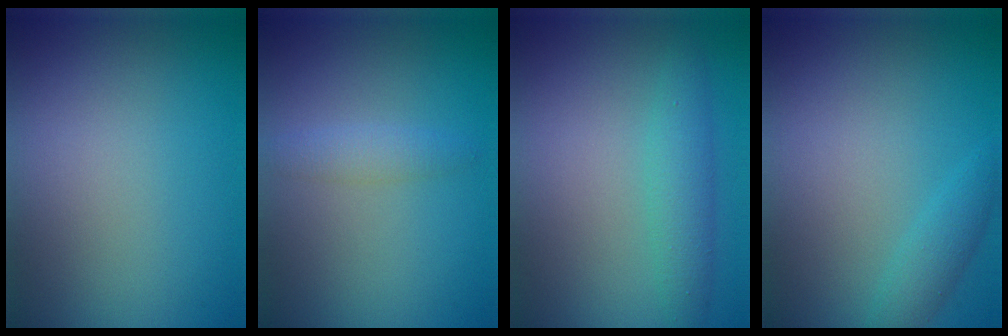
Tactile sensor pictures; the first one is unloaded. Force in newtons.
{"total": 1.5, "press": 1.5, "slide": 0.0}
{"total": 2.8, "press": 2.8, "slide": 0.0}
{"total": 1.9, "press": 1.9, "slide": 0.1}